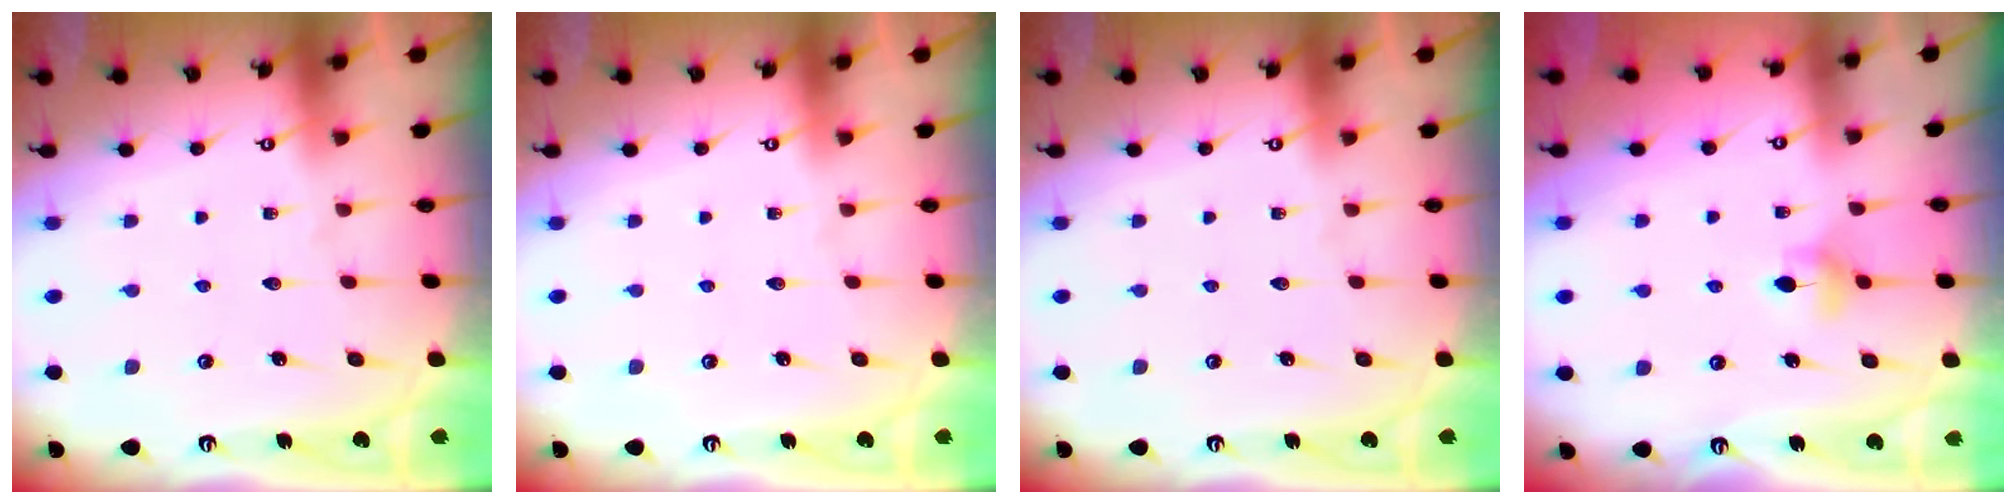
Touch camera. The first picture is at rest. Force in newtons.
{"total": 0.0}
{"total": 0.0}
{"total": 5.0, "press": 4.9, "slide": 0.9}